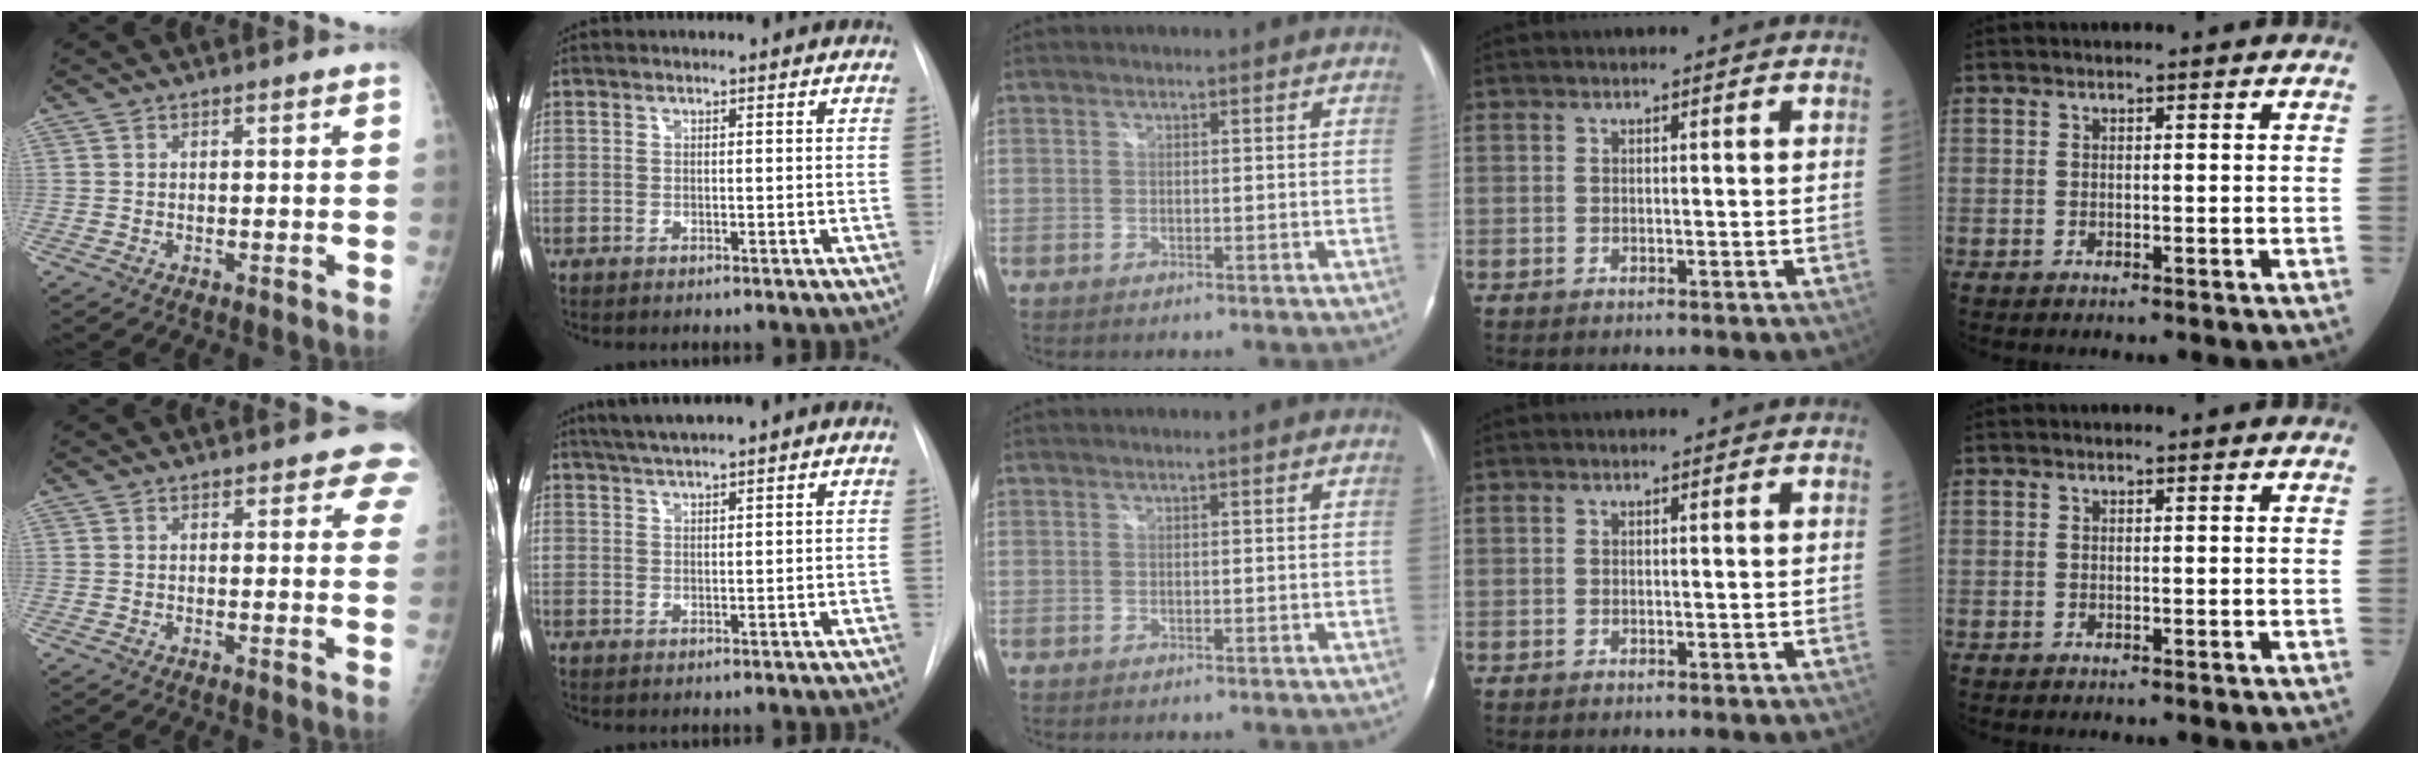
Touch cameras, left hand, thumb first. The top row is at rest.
{"thumb": {"total": 5.0, "force": [3.8, 2.2, 2.4], "torque": [0.010, -0.011, 0.029]}, "index": {"total": 4.3, "force": [3.5, -0.4, 2.5], "torque": [-0.049, 0.018, 0.066]}}